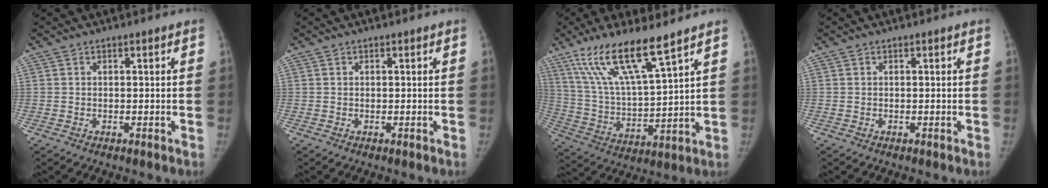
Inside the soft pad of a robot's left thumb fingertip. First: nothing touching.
{"total": 0.0}
{"total": 15.8, "force": [10.6, 2.4, 11.5], "torque": [-0.210, -0.048, 0.214]}
{"total": 0.0}